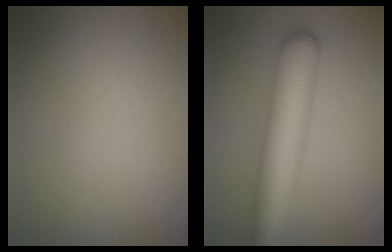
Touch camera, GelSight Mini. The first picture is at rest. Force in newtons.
{"total": 8.8, "press": 8.8, "slide": 0.2}